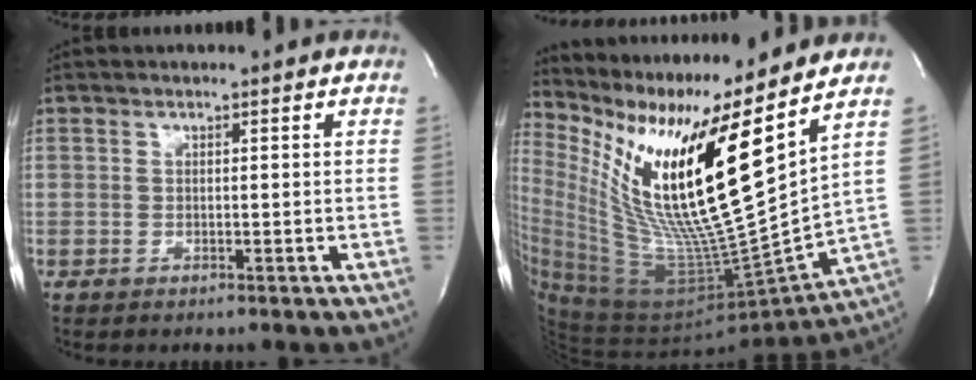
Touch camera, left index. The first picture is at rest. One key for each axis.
{"total": 24.5, "fx": 12.1, "fy": 0.9, "fz": 21.3, "tx": -0.414, "ty": -0.025, "tz": 0.213}